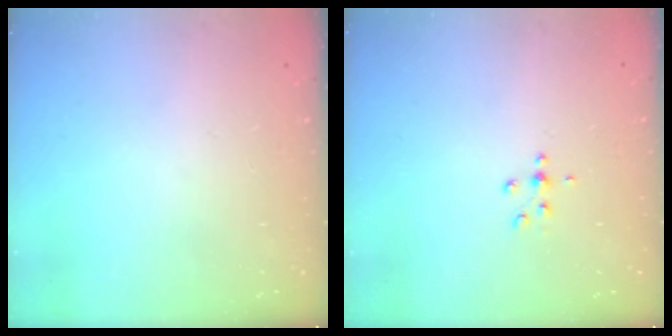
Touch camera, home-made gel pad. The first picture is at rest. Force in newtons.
{"total": 4.9, "press": 4.5, "slide": 1.9}